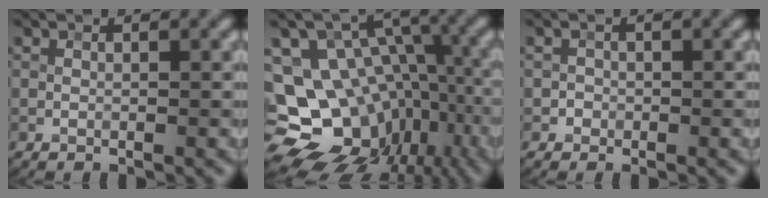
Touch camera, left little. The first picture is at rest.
{"total": 16.0, "force": [-6.0, 12.7, 7.6], "torque": [-0.150, 0.002, -0.071]}
{"total": 0.8, "force": [-0.3, 0.7, -0.1], "torque": [0.012, -0.001, -0.005]}